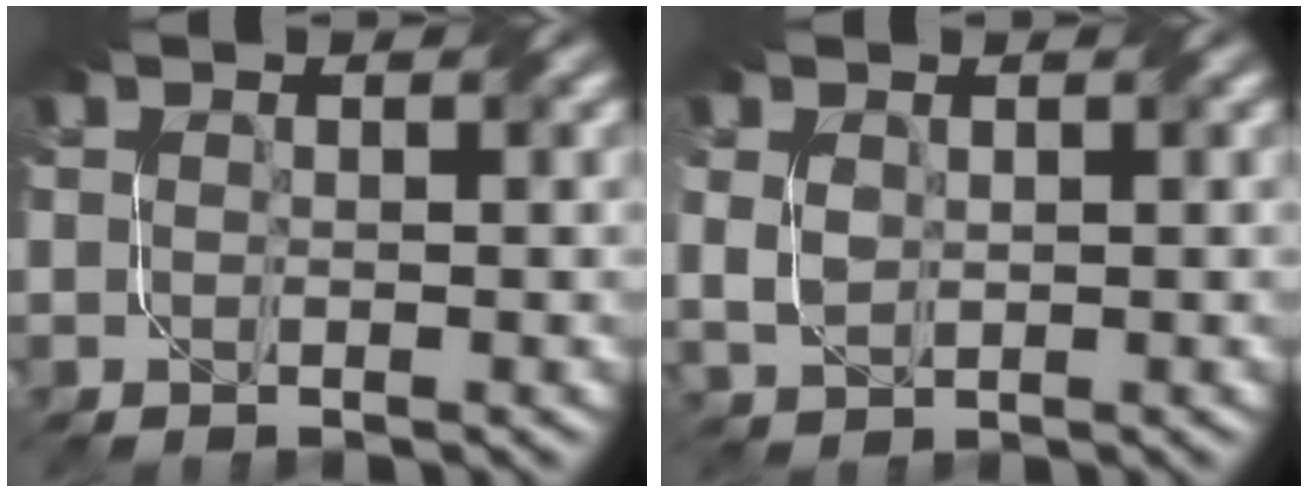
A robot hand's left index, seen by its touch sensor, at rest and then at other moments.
{"total": 1.5, "force": [0.1, 0.9, 1.1], "torque": [-0.032, -0.001, 0.005]}